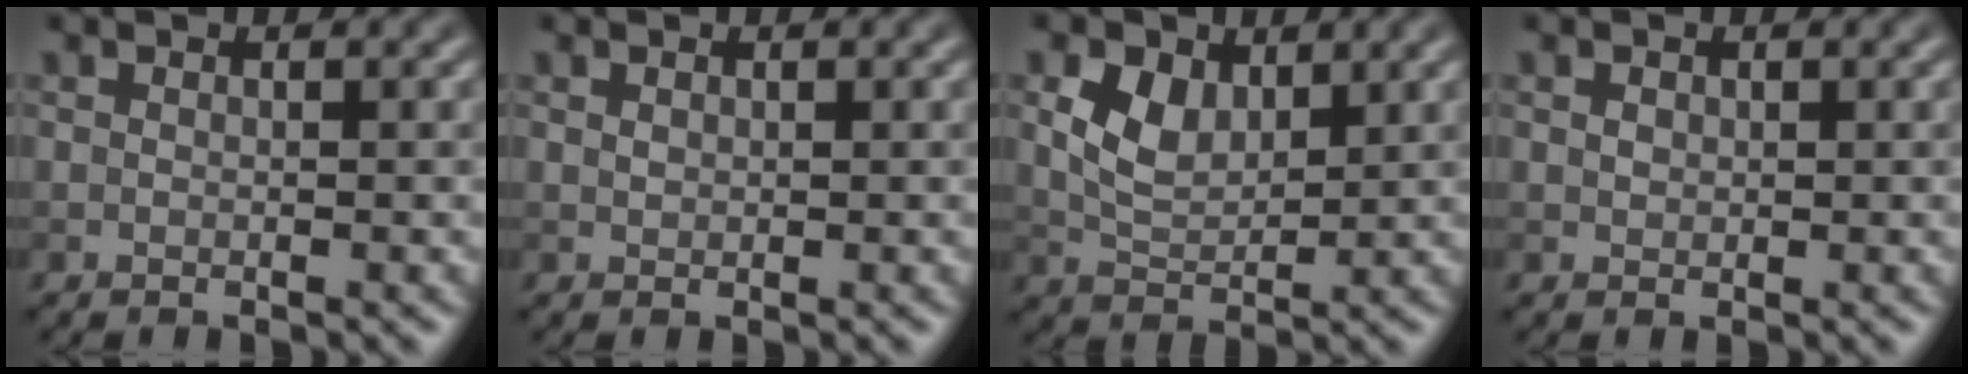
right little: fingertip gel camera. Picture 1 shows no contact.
{"total": 0.5, "force": [0.2, 0.4, 0.2], "torque": [-0.006, 0.000, 0.005]}
{"total": 3.5, "force": [1.3, 2.3, 2.4], "torque": [-0.057, -0.001, 0.026]}
{"total": 0.7, "force": [0.2, 0.6, 0.2], "torque": [-0.007, -0.002, 0.003]}